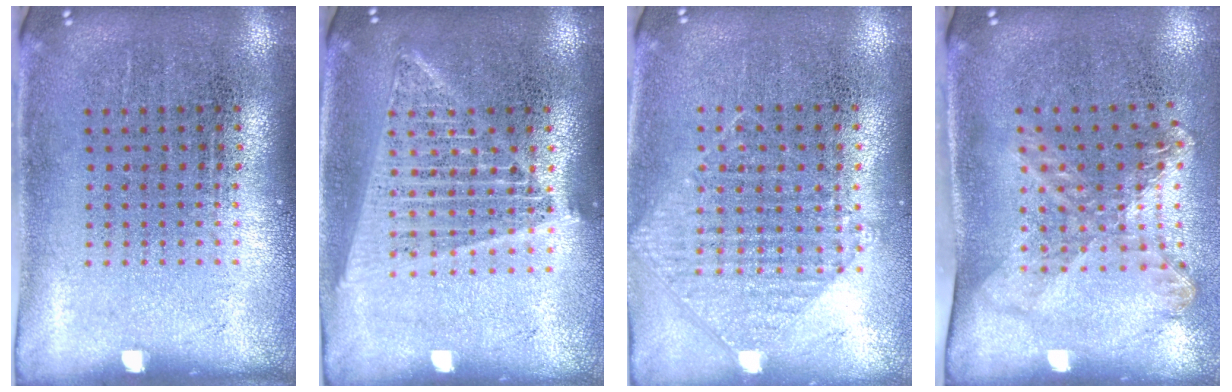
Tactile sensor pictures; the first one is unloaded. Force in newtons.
{"total": 1.6, "press": 1.5, "slide": 0.7}
{"total": 0.9, "press": 0.8, "slide": 0.3}
{"total": 1.8, "press": 1.3, "slide": 1.2}